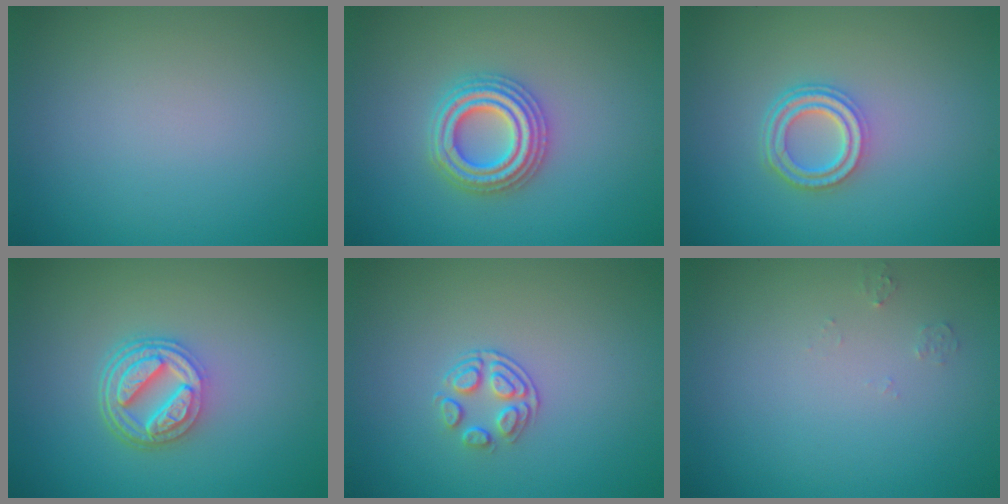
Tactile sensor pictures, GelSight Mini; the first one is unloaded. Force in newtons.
{"total": 4.4, "press": 4.4, "slide": 0.7}
{"total": 3.6, "press": 2.7, "slide": 2.4}
{"total": 4.8, "press": 3.7, "slide": 3.1}
{"total": 2.1, "press": 1.4, "slide": 1.5}
{"total": 0.7, "press": 0.7, "slide": 0.1}